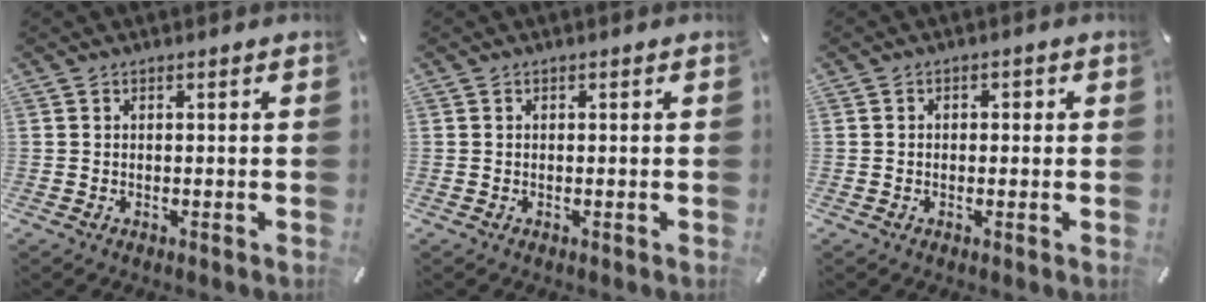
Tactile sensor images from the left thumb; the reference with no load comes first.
{"total": 0.0}
{"total": 1.4, "force": [-0.4, 1.1, 0.7], "torque": [-0.013, 0.006, -0.010]}